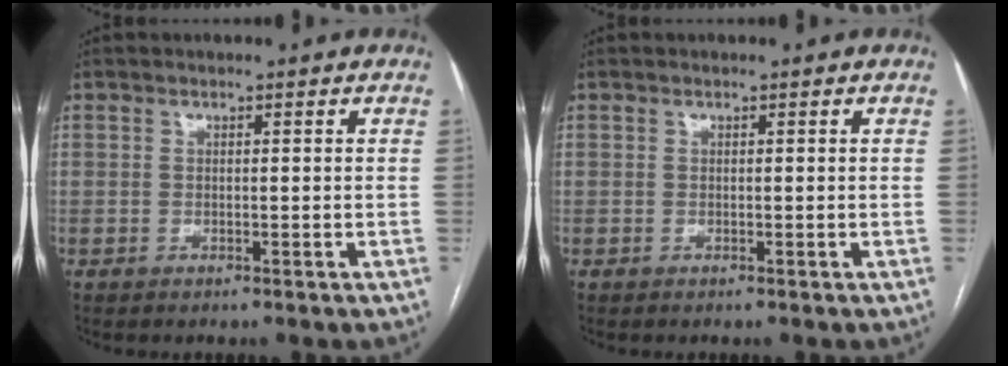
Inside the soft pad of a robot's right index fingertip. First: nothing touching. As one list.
[{"total": 0.0}]